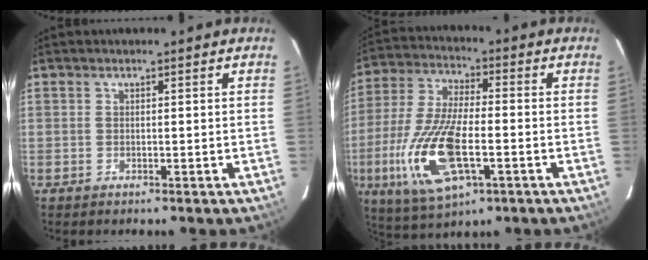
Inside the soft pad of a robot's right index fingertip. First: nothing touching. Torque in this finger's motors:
{"motor_torque": [1.90, -0.24, 0.50, 0.21]}